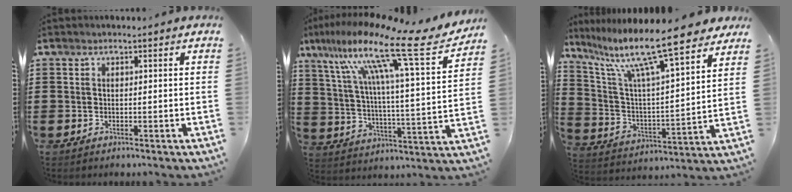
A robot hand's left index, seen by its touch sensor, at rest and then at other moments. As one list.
[{"total": 16.4, "force": [11.9, 1.0, 11.4], "torque": [-0.219, -0.080, 0.179]}, {"total": 12.7, "force": [10.0, 0.9, 7.7], "torque": [-0.169, -0.068, 0.161]}]